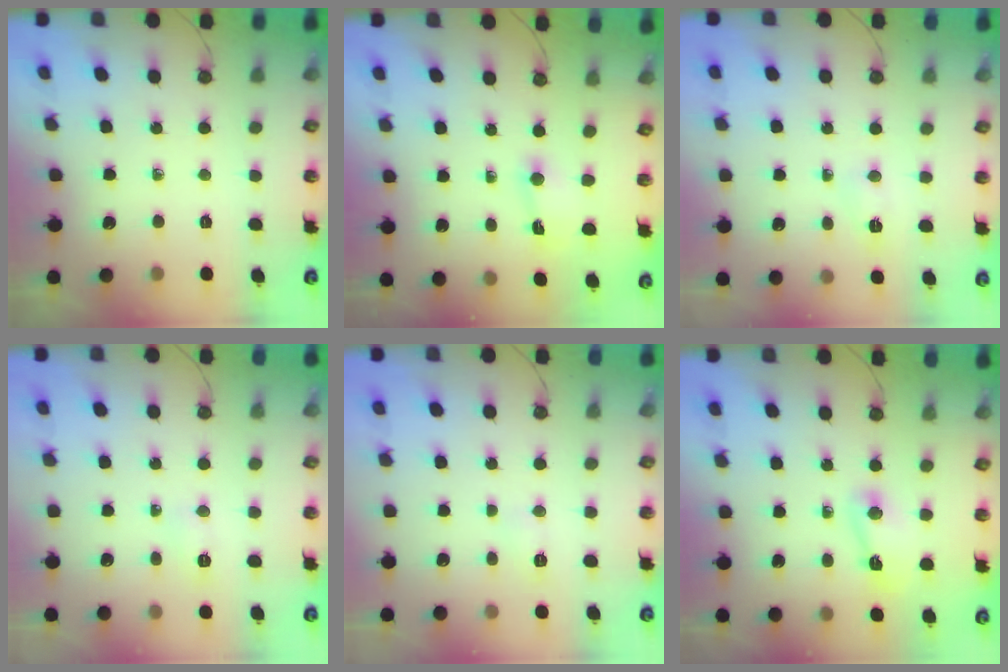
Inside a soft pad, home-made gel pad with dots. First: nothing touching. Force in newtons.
{"total": 1.6, "press": 1.6, "slide": 0.3}
{"total": 2.9, "press": 2.7, "slide": 1.2}
{"total": 9.1, "press": 5.0, "slide": 7.5}
{"total": 5.3, "press": 5.2, "slide": 0.7}
{"total": 3.9, "press": 3.8, "slide": 0.6}